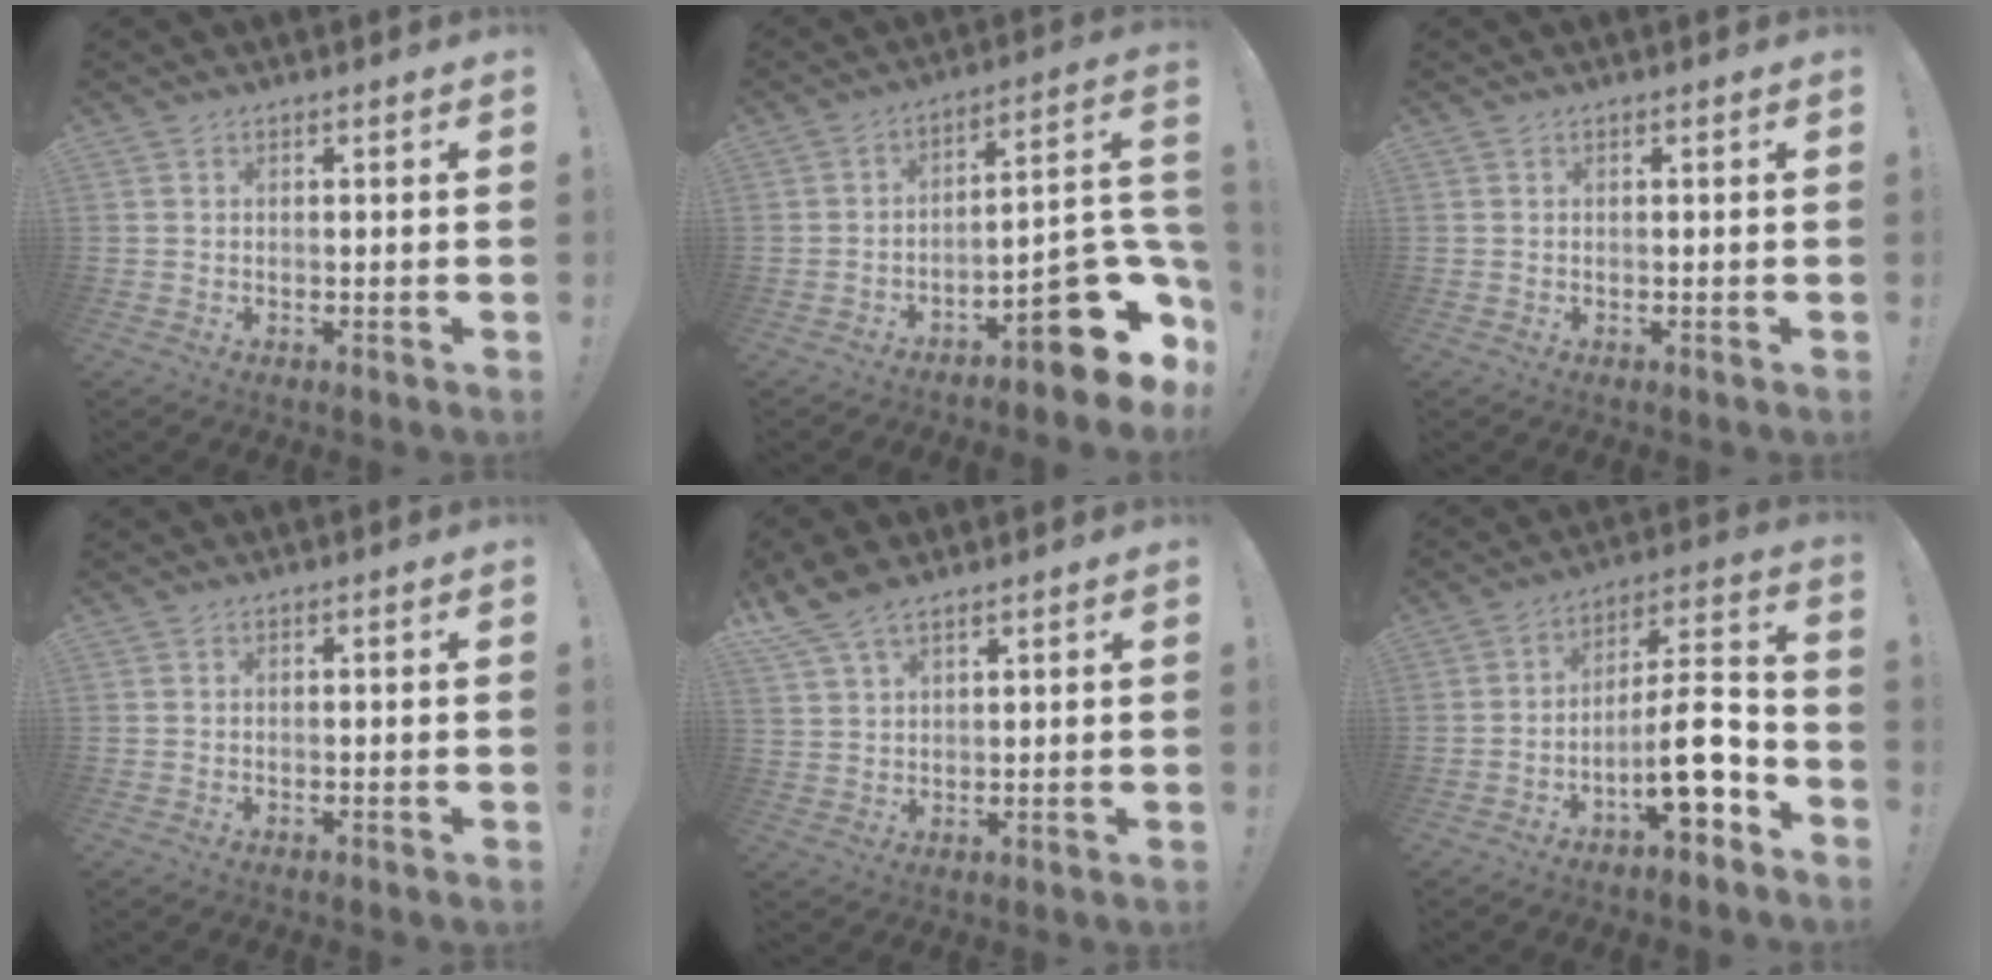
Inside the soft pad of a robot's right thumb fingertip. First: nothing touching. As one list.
[{"total": 17.3, "force": [-9.2, 5.8, 13.5], "torque": [-0.151, 0.051, -0.139]}, {"total": 0.0}, {"total": 0.0}, {"total": 7.4, "force": [5.4, 2.9, 4.2], "torque": [-0.083, -0.018, 0.108]}, {"total": 13.7, "force": [-6.1, 4.1, 11.5], "torque": [-0.164, 0.037, -0.098]}]